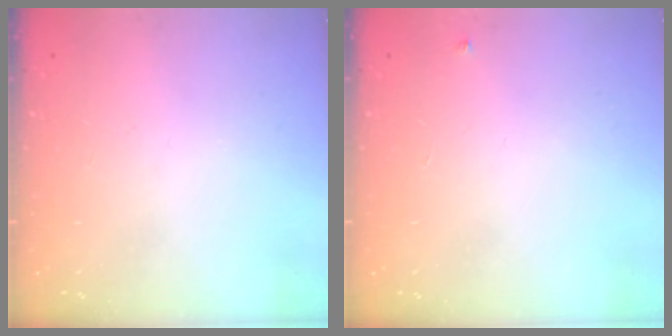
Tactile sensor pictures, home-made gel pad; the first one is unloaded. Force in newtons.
{"total": 2.7, "press": 2.7, "slide": 0.4}